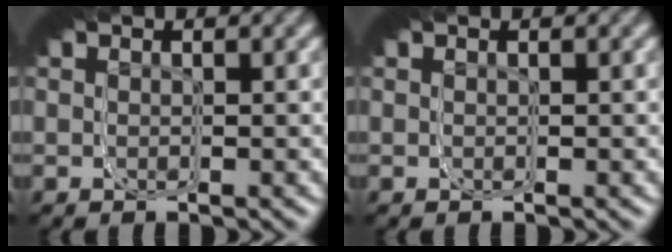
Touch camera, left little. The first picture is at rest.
{"total": 0.0}